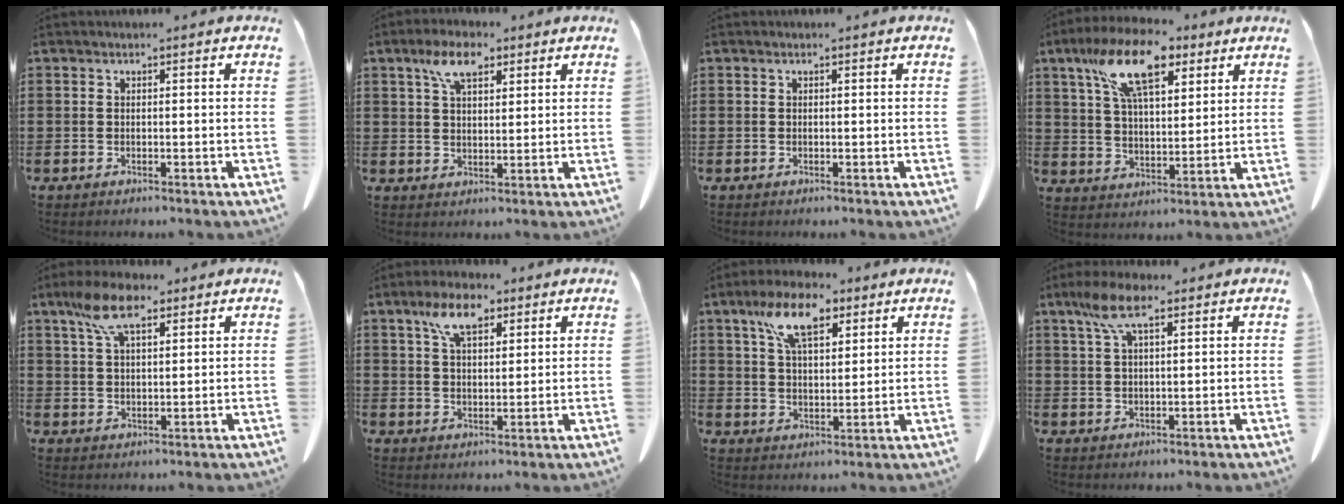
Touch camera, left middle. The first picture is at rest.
{"total": 6.3, "force": [3.6, 3.0, 4.3], "torque": [-0.088, 0.007, 0.063]}
{"total": 0.0}
{"total": 13.8, "force": [8.1, 5.9, 9.4], "torque": [-0.184, -0.005, 0.147]}
{"total": 8.1, "force": [5.1, 2.9, 5.6], "torque": [-0.124, 0.004, 0.095]}
{"total": 7.3, "force": [4.3, 3.5, 4.9], "torque": [-0.101, 0.007, 0.077]}
{"total": 10.0, "force": [6.0, 4.4, 6.8], "torque": [-0.133, -0.001, 0.107]}
{"total": 6.5, "force": [3.6, 1.8, 5.1], "torque": [-0.108, 0.005, 0.065]}